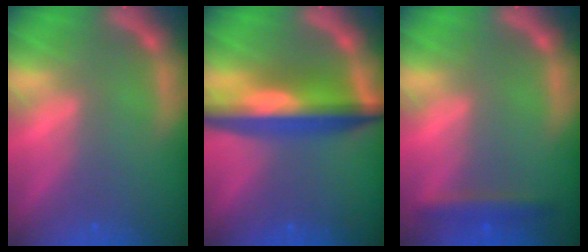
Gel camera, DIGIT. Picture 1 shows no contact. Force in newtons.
{"total": 8.5}
{"total": 2.4}